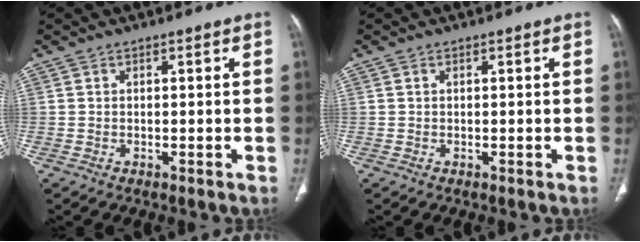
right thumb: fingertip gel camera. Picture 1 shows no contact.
{"total": 0.0}